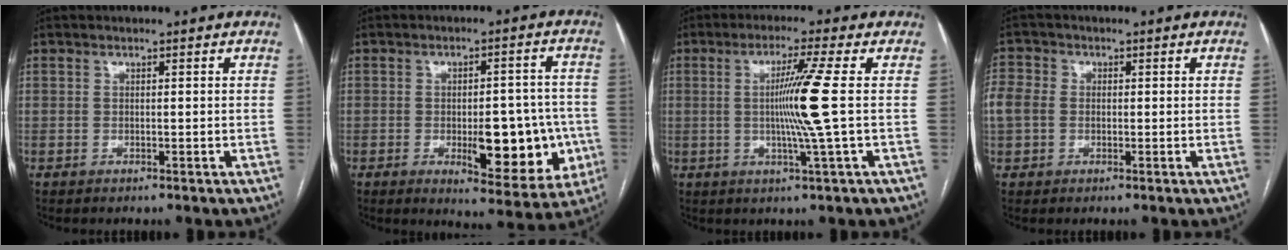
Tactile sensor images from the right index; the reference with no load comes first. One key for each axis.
{"total": 12.9, "fx": -3.1, "fy": 5.1, "fz": 11.5, "tx": -0.135, "ty": 0.008, "tz": -0.028}
{"total": 8.1, "fx": 0.2, "fy": -2.4, "fz": 7.7, "tx": -0.144, "ty": -0.008, "tz": 0.007}
{"total": 5.2, "fx": 0.1, "fy": 4.4, "fz": 2.7, "tx": -0.078, "ty": 0.023, "tz": 0.003}